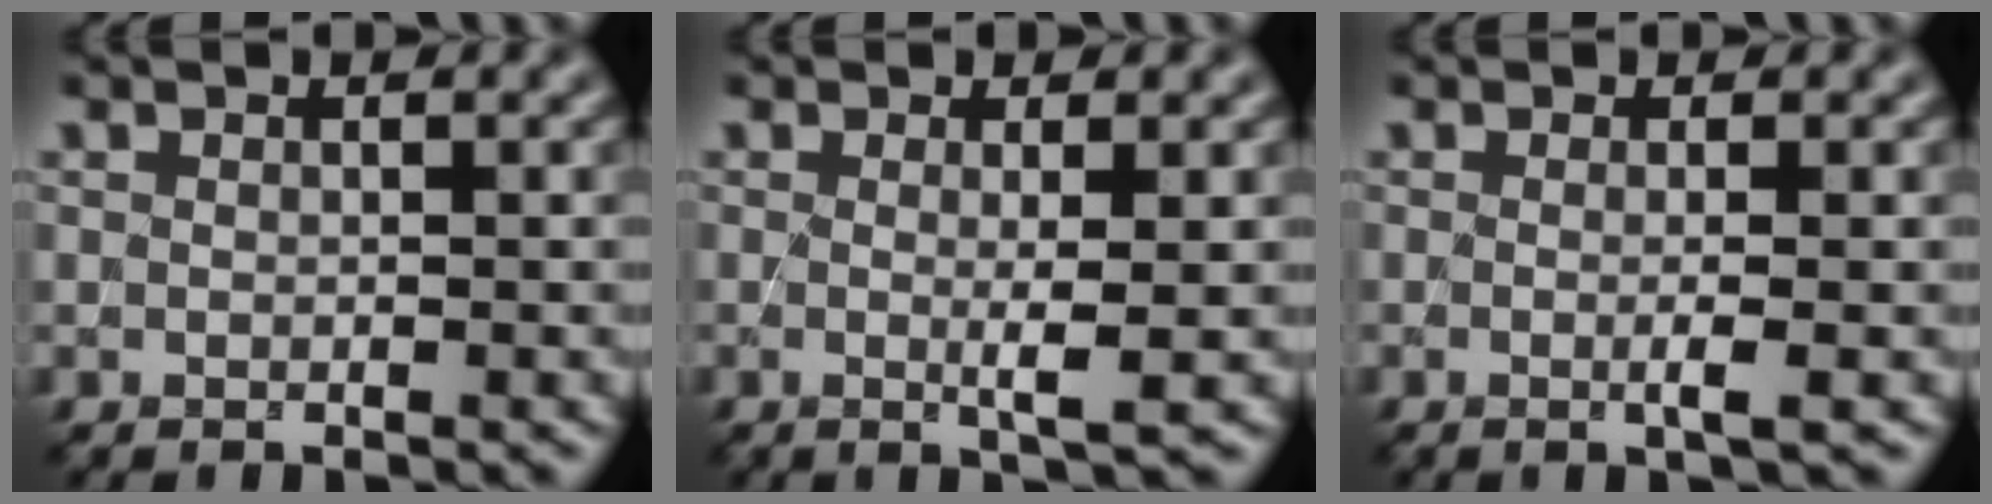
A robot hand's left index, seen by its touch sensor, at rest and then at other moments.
{"total": 2.3, "force": [0.1, 0.3, 2.3], "torque": [-0.041, -0.008, -0.003]}
{"total": 1.9, "force": [-0.1, 0.6, 1.8], "torque": [-0.028, -0.007, -0.009]}